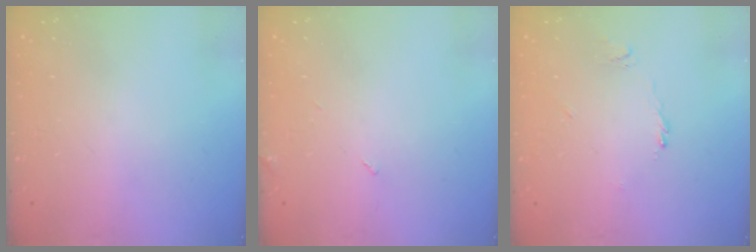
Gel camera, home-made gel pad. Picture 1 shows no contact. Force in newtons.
{"total": 2.2, "press": 2.2, "slide": 0.3}
{"total": 1.1, "press": 1.1, "slide": 0.4}